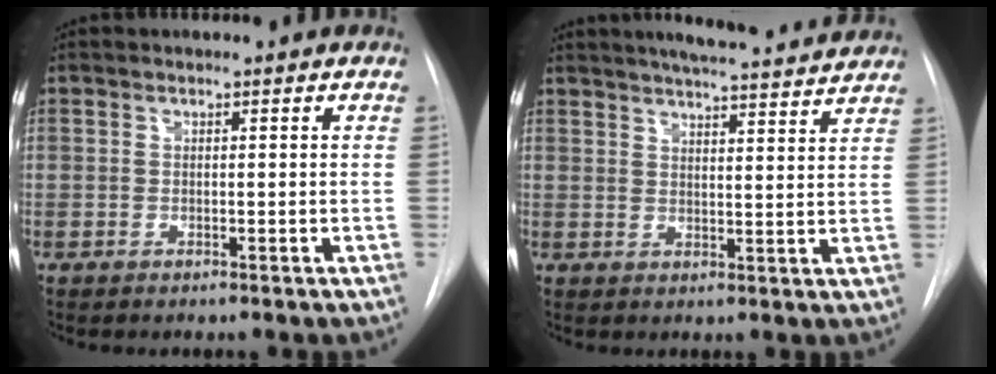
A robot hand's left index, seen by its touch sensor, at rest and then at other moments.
{"total": 15.6, "force": [14.2, 1.6, 6.2], "torque": [-0.092, 0.014, 0.182]}